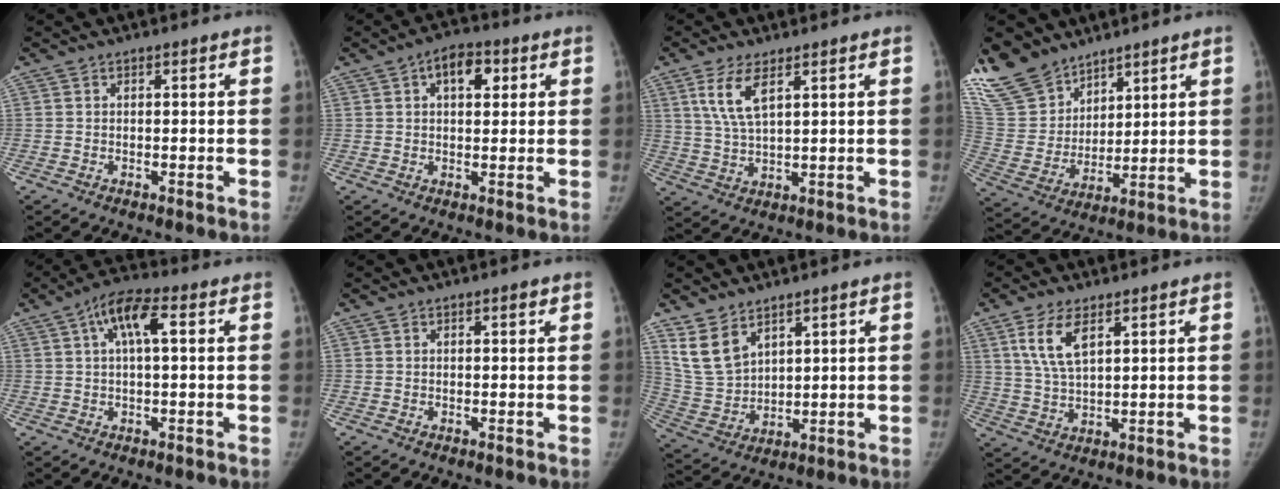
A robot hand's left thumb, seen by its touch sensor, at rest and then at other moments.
{"total": 6.3, "force": [2.4, 3.6, 4.6], "torque": [-0.046, 0.003, 0.032]}
{"total": 6.7, "force": [3.4, 2.4, 5.3], "torque": [-0.110, -0.014, 0.077]}
{"total": 16.3, "force": [12.9, 8.9, 4.8], "torque": [-0.078, -0.049, 0.266]}
{"total": 7.9, "force": [2.3, 2.7, 7.0], "torque": [-0.133, 0.022, 0.034]}
{"total": 0.8, "force": [0.4, 0.2, 0.6], "torque": [-0.007, 0.000, 0.005]}
{"total": 8.8, "force": [5.9, 5.0, 4.2], "torque": [-0.071, -0.029, 0.139]}
{"total": 7.4, "force": [3.7, 3.2, 5.5], "torque": [-0.105, -0.015, 0.080]}